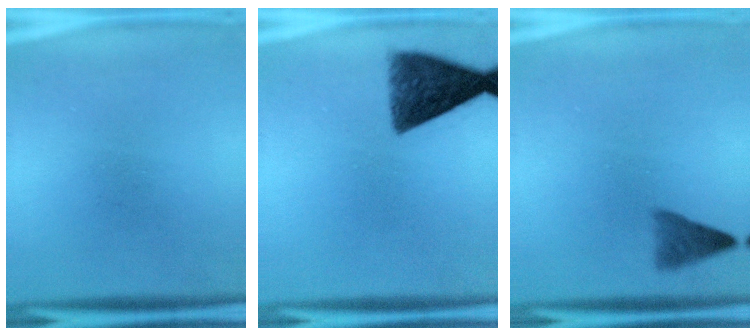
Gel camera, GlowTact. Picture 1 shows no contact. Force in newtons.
{"total": 8.7}
{"total": 2.6}